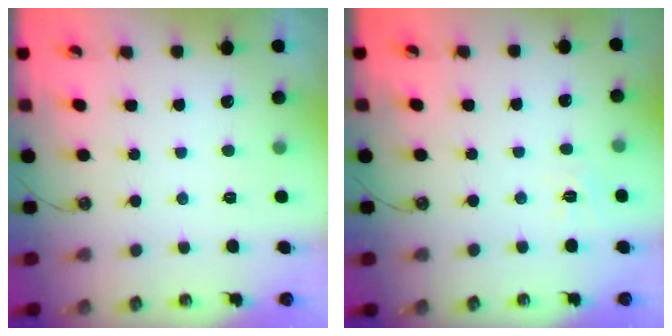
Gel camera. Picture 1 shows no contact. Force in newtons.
{"total": 3.1, "press": 3.0, "slide": 0.5}